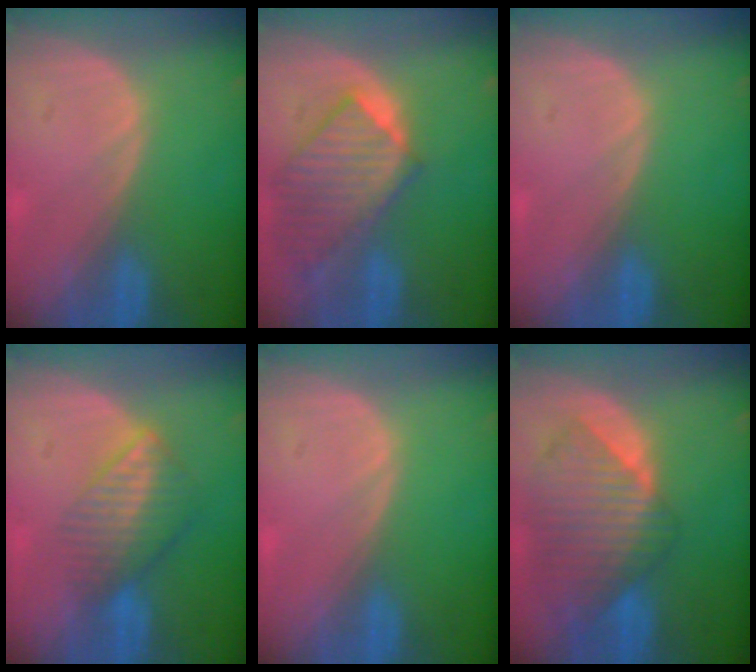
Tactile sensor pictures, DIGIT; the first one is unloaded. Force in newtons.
{"total": 9.6, "press": 8.4, "slide": 4.6}
{"total": 0.0}
{"total": 6.7, "press": 5.8, "slide": 3.3}
{"total": 0.0}
{"total": 10.0, "press": 8.7, "slide": 5.1}